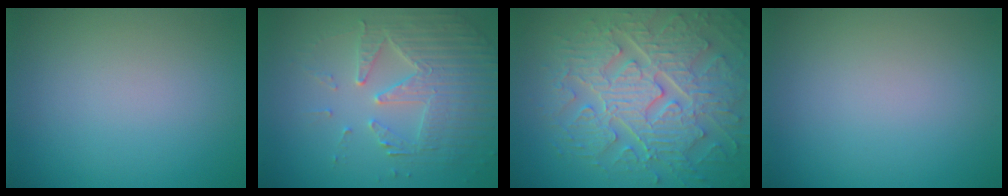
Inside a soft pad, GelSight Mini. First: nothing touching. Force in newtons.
{"total": 4.9, "press": 4.3, "slide": 2.3}
{"total": 9.3, "press": 6.8, "slide": 6.4}
{"total": 0.0}